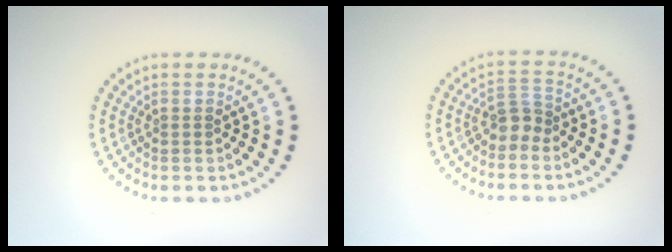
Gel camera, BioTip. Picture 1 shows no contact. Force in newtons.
{"total": 2.1, "press": 1.6, "slide": 1.4}